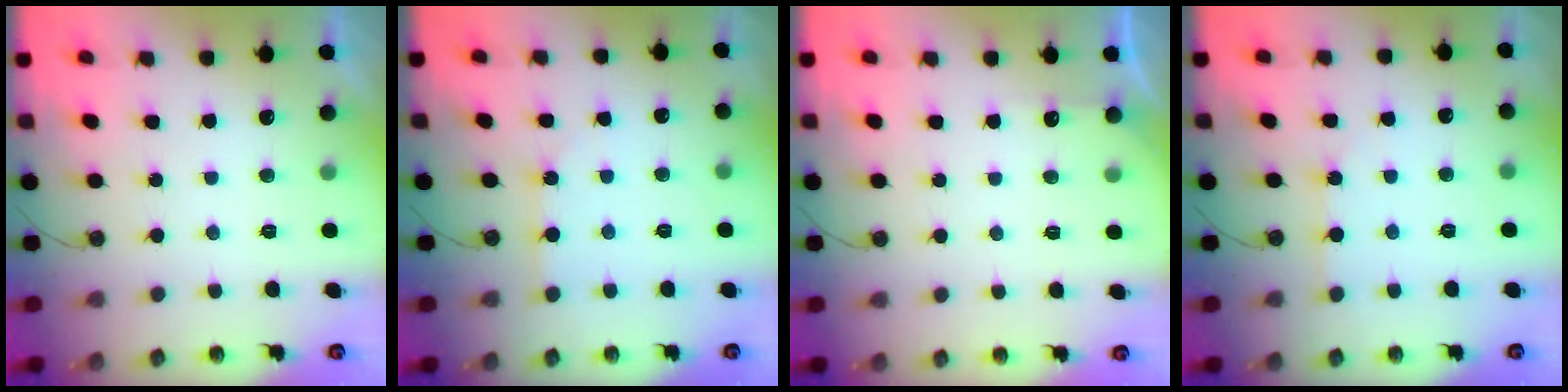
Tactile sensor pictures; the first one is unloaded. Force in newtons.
{"total": 2.9, "press": 2.9, "slide": 0.4}
{"total": 2.9, "press": 2.9, "slide": 0.3}
{"total": 2.4, "press": 2.4, "slide": 0.3}